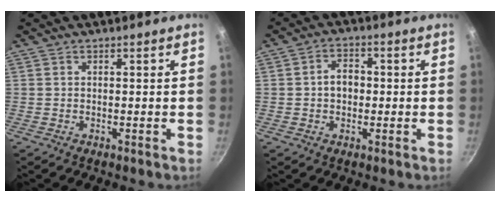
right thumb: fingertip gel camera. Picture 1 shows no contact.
{"total": 4.9, "force": [-0.1, 3.7, 3.2], "torque": [-0.029, 0.012, -0.006]}